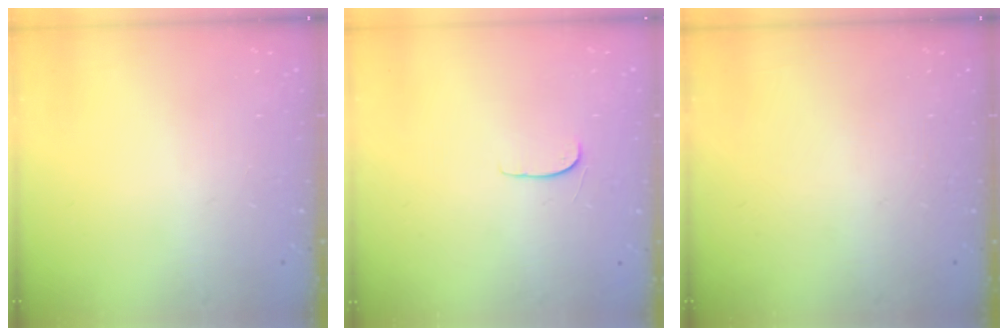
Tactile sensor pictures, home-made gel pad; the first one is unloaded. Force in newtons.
{"total": 4.3, "press": 4.3, "slide": 0.5}
{"total": 0.0}